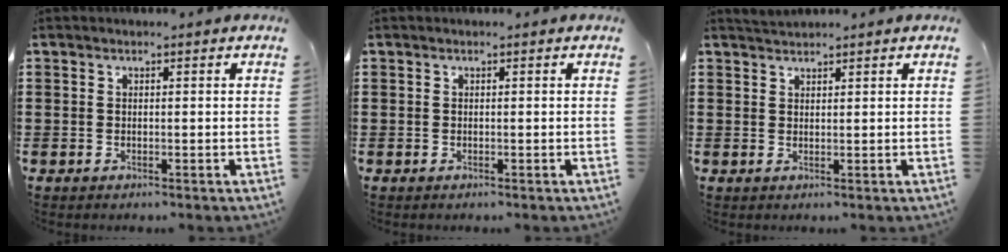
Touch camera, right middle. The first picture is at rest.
{"total": 0.0}
{"total": 1.6, "force": [1.6, 0.2, 0.2], "torque": [-0.009, 0.004, 0.031]}